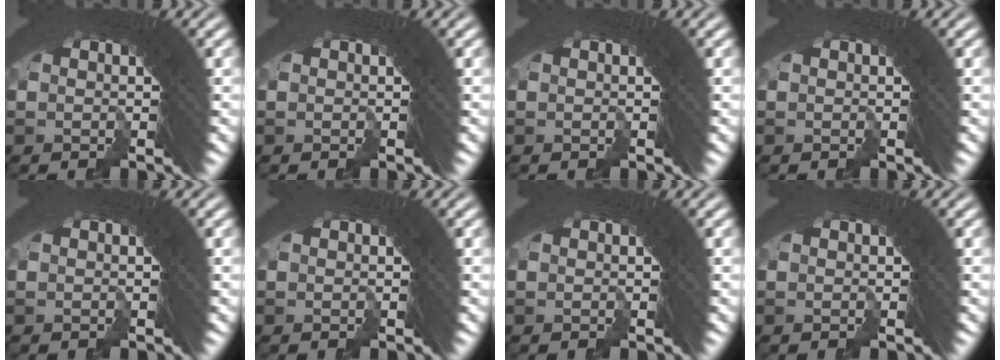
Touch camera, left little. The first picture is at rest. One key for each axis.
{"total": 0.0}
{"total": 0.0}
{"total": 0.0}
{"total": 0.0}
{"total": 0.0}
{"total": 0.0}
{"total": 0.0}